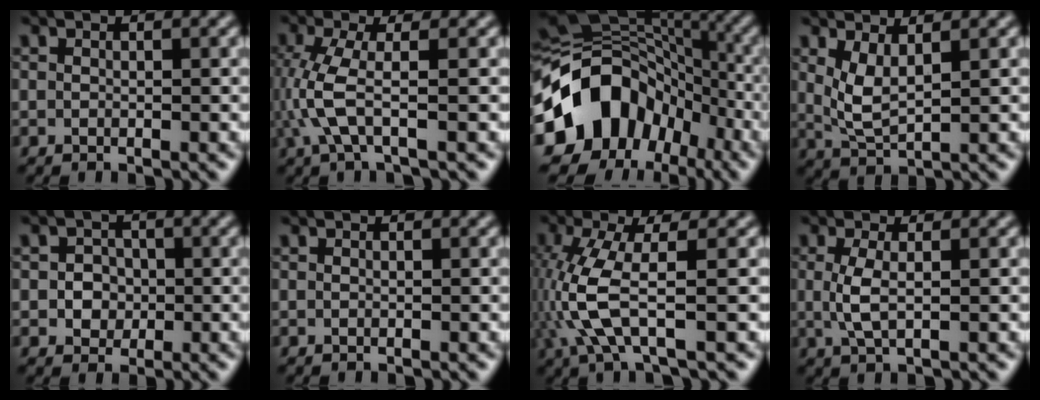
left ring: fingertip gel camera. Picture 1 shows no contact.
{"total": 4.1, "force": [-0.5, 1.0, 3.9], "torque": [-0.106, -0.003, -0.011]}
{"total": 13.8, "force": [-5.1, 10.6, 7.2], "torque": [-0.129, 0.008, -0.098]}
{"total": 2.7, "force": [1.2, 0.9, 2.3], "torque": [-0.052, -0.011, 0.031]}
{"total": 2.4, "force": [-0.2, 2.1, 1.0], "torque": [-0.001, -0.002, -0.010]}
{"total": 0.0}
{"total": 6.4, "force": [-0.9, 1.9, 6.1], "torque": [-0.166, -0.001, -0.016]}
{"total": 2.4, "force": [0.1, 0.7, 2.3], "torque": [-0.055, -0.001, 0.003]}